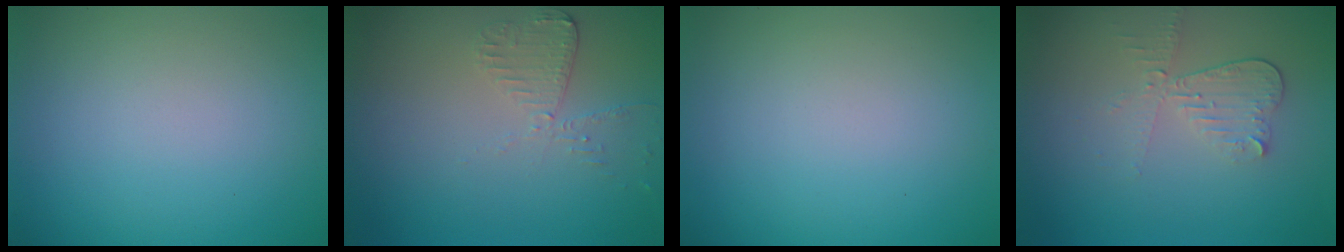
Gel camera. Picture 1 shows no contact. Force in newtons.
{"total": 1.9, "press": 1.9, "slide": 0.4}
{"total": 0.0}
{"total": 2.8, "press": 2.5, "slide": 1.3}